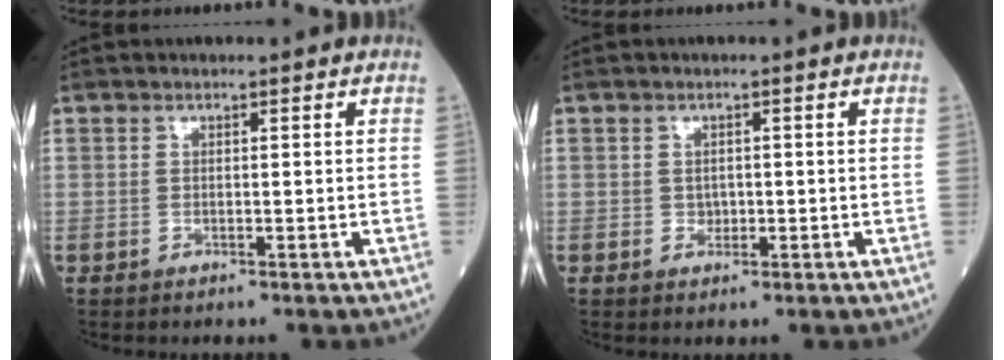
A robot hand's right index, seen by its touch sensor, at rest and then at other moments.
{"total": 1.2, "force": [-0.1, 1.1, 0.5], "torque": [-0.004, 0.002, 0.002]}